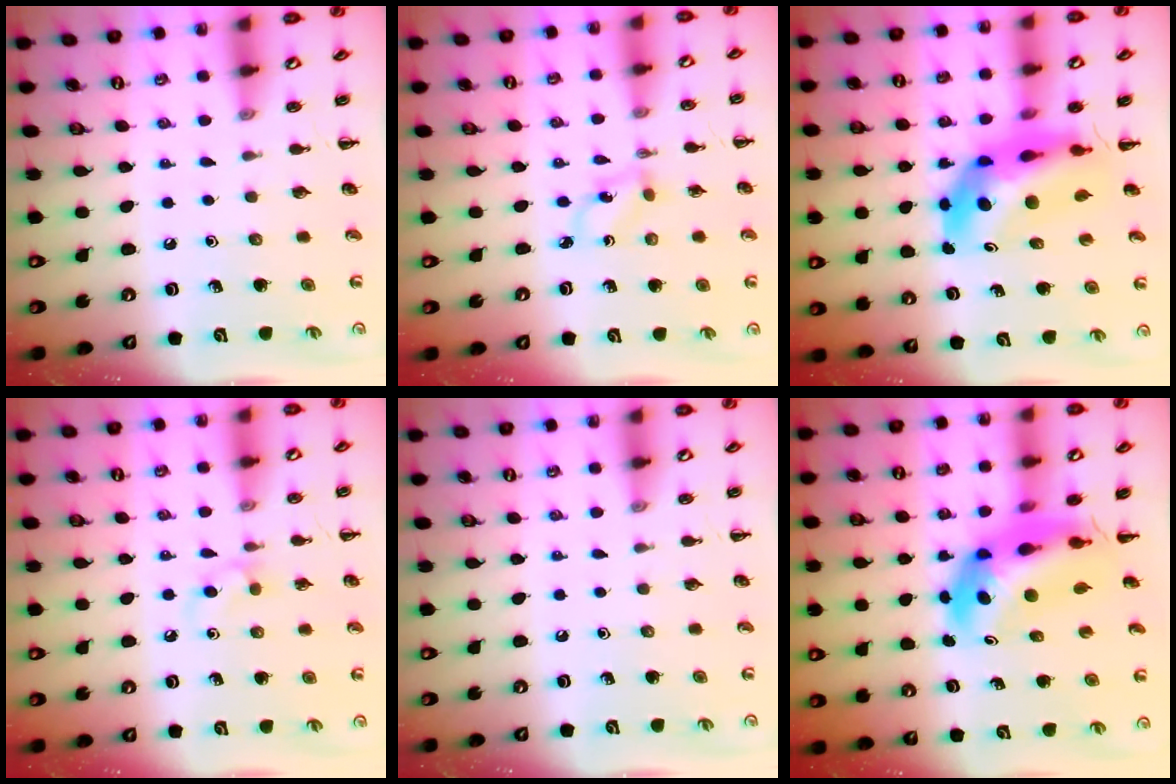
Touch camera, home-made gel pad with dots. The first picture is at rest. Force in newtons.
{"total": 1.5, "press": 1.4, "slide": 0.4}
{"total": 12.2, "press": 11.6, "slide": 3.7}
{"total": 4.5, "press": 4.2, "slide": 1.5}
{"total": 0.0}
{"total": 7.5, "press": 7.1, "slide": 2.2}